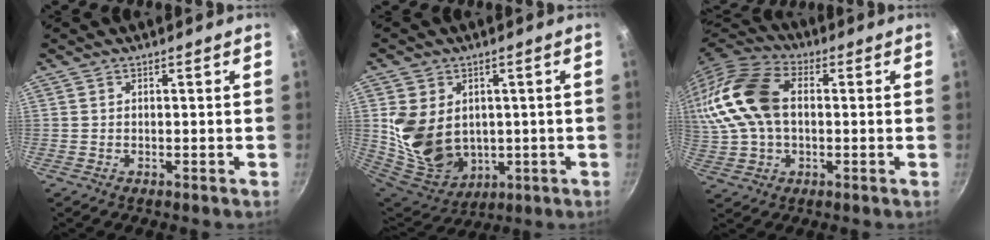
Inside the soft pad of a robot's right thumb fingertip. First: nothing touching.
{"total": 15.5, "force": [1.4, 12.1, 9.6], "torque": [-0.173, -0.021, 0.053]}
{"total": 19.0, "force": [2.4, 12.6, 14.0], "torque": [-0.300, 0.030, 0.036]}